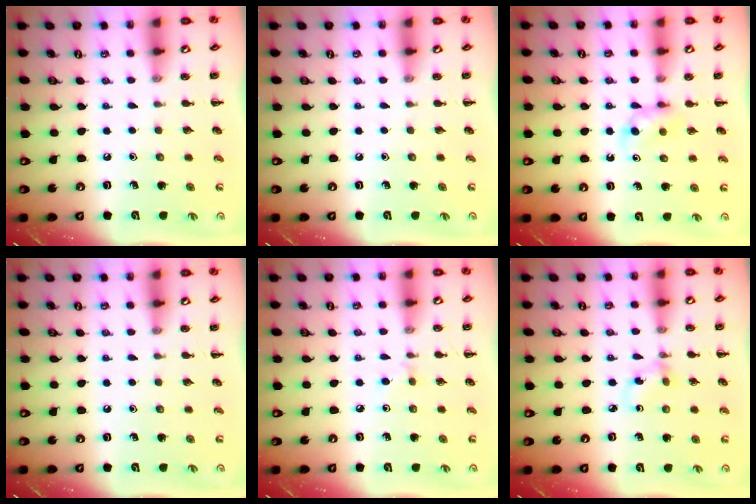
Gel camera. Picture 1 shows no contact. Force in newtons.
{"total": 0.0}
{"total": 5.0, "press": 4.6, "slide": 1.9}
{"total": 0.0}
{"total": 3.2, "press": 3.0, "slide": 1.3}
{"total": 2.8, "press": 2.6, "slide": 1.0}